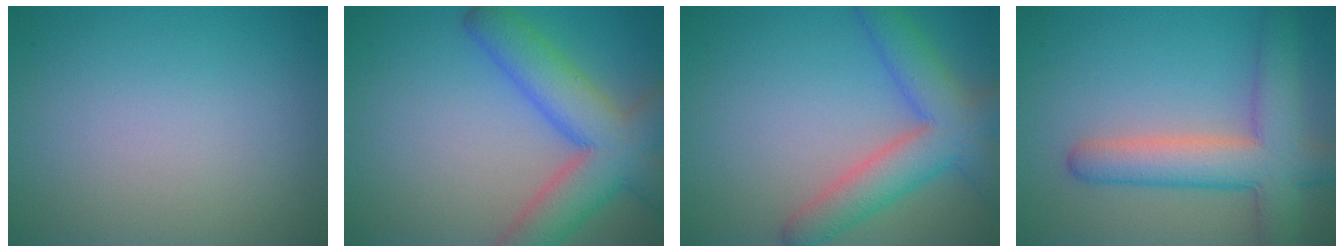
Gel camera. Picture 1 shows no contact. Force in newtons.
{"total": 8.1, "press": 8.1, "slide": 0.5}
{"total": 6.4, "press": 6.4, "slide": 0.3}
{"total": 6.8, "press": 6.8, "slide": 0.4}